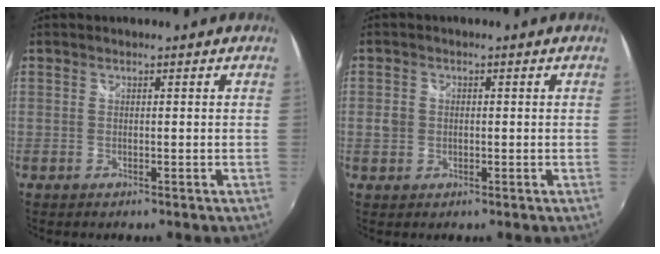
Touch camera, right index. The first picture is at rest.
{"total": 2.7, "force": [-0.4, 2.5, 1.1], "torque": [-0.020, 0.003, -0.010]}